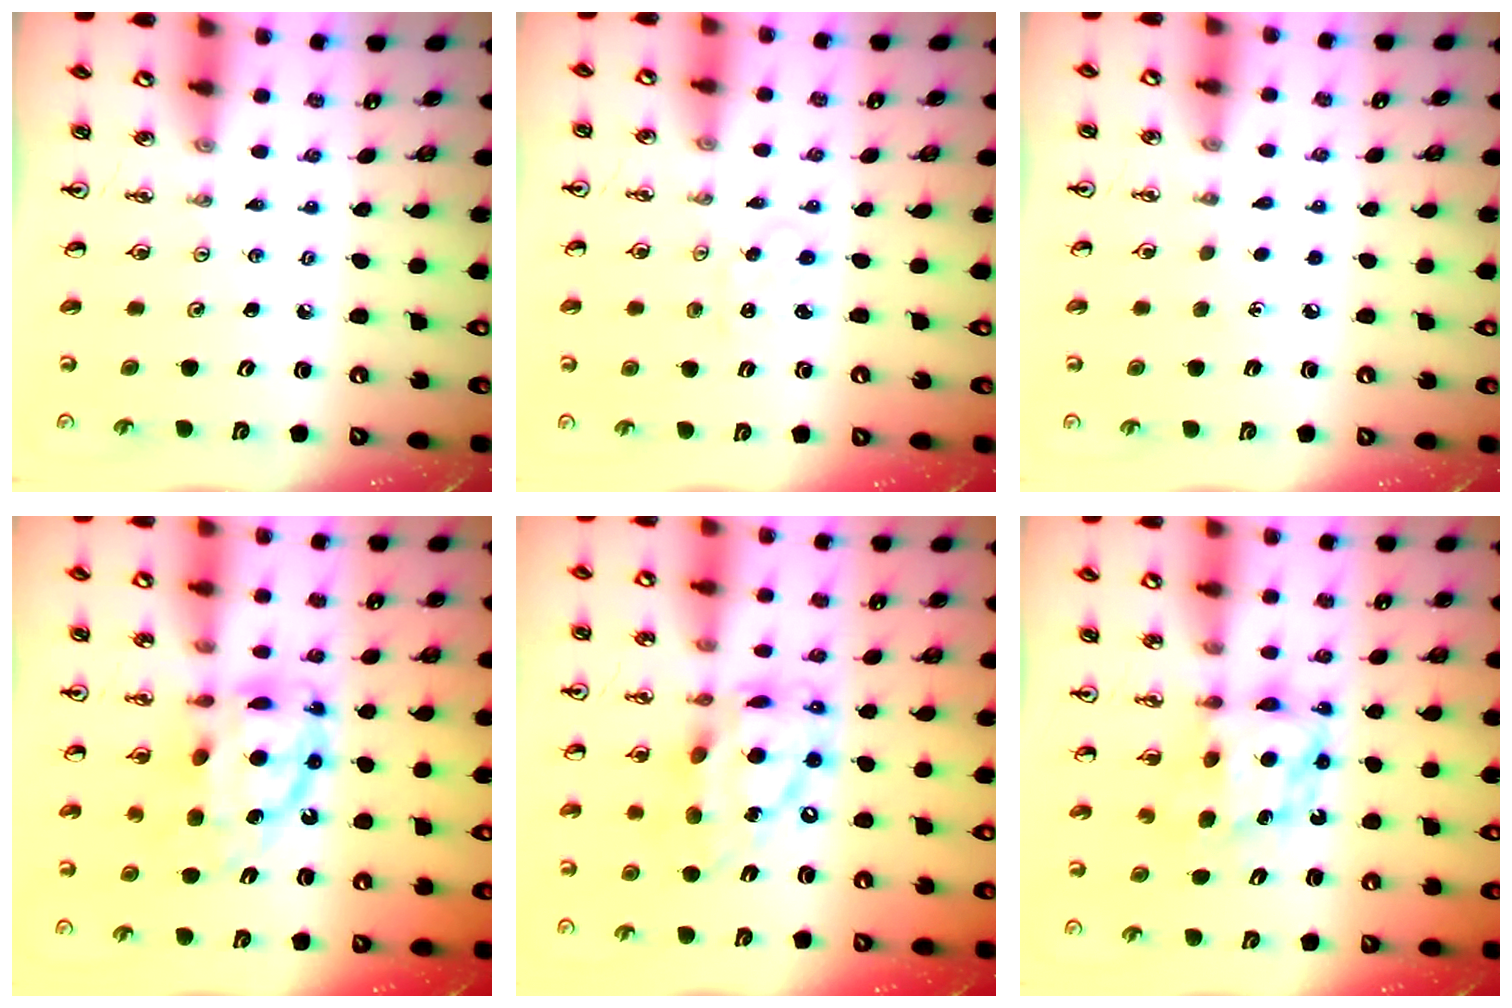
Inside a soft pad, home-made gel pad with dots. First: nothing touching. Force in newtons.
{"total": 0.0}
{"total": 3.9, "press": 3.9, "slide": 0.6}
{"total": 12.3, "press": 12.3, "slide": 1.1}
{"total": 15.1, "press": 15.1, "slide": 1.3}
{"total": 6.2, "press": 6.1, "slide": 0.5}